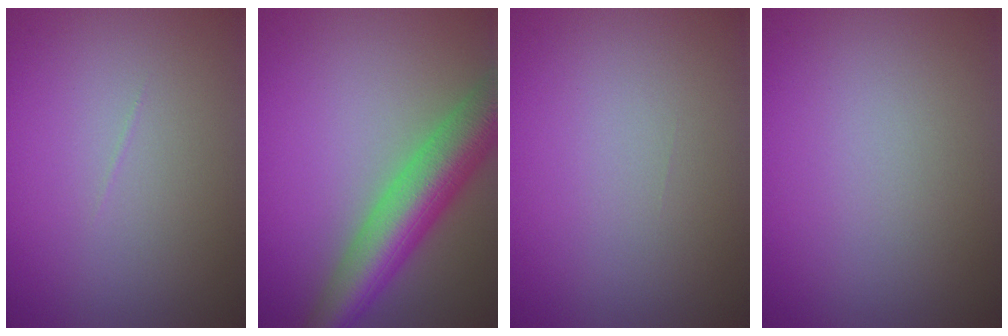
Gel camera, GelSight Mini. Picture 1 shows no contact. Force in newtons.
{"total": 8.1, "press": 8.1, "slide": 0.4}
{"total": 0.0}
{"total": 0.0}